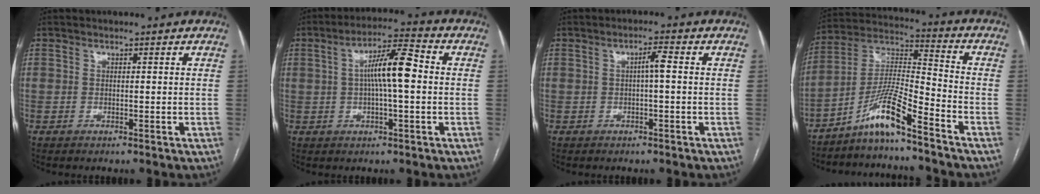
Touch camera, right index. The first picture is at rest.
{"total": 8.4, "force": [0.6, 1.2, 8.3], "torque": [-0.150, 0.022, 0.005]}
{"total": 2.3, "force": [0.1, 0.2, 2.2], "torque": [-0.038, 0.005, 0.002]}
{"total": 9.6, "force": [-7.2, -0.4, 6.4], "torque": [-0.136, 0.004, -0.138]}